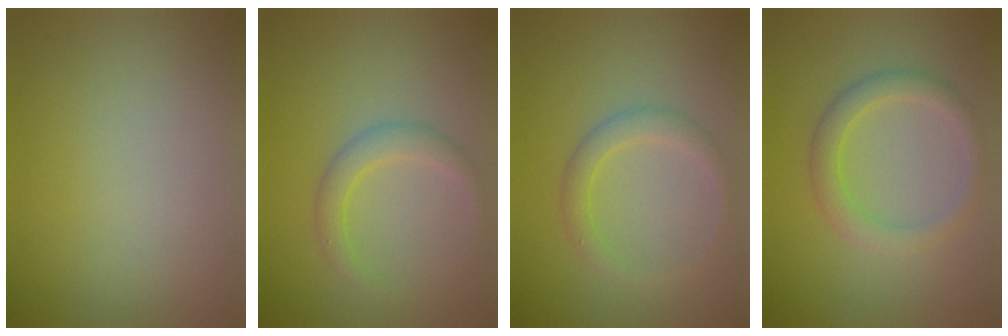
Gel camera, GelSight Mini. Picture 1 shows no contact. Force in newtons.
{"total": 2.1, "press": 2.1, "slide": 0.1}
{"total": 2.0, "press": 2.0, "slide": 0.0}
{"total": 2.8, "press": 2.8, "slide": 0.2}